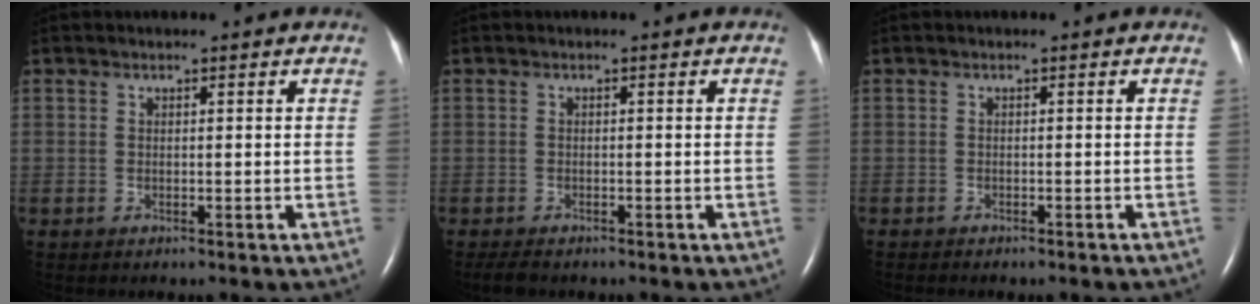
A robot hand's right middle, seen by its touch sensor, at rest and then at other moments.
{"total": 2.0, "force": [-1.7, 0.6, 0.9], "torque": [-0.022, -0.005, -0.023]}
{"total": 4.4, "force": [-3.7, 1.0, 2.1], "torque": [-0.029, -0.008, -0.038]}